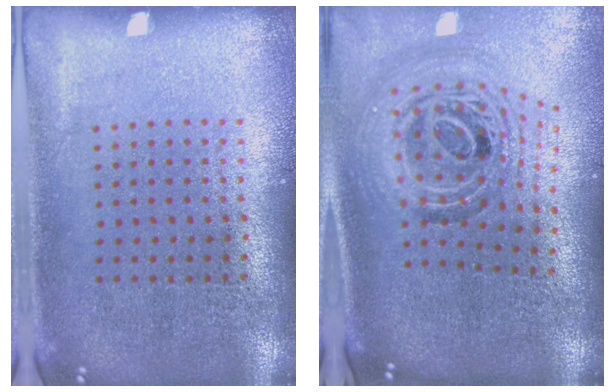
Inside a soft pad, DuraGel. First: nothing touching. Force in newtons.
{"total": 1.9, "press": 1.5, "slide": 1.2}